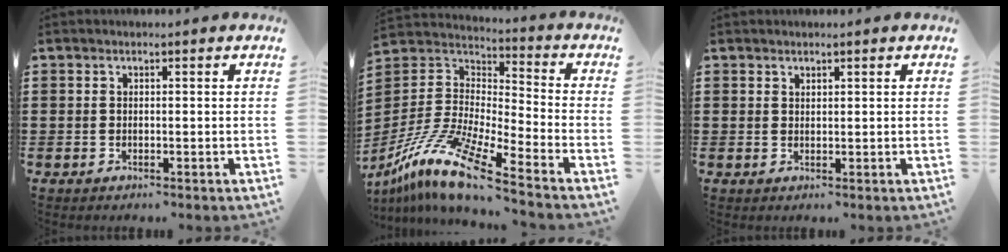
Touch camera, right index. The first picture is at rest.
{"total": 13.0, "force": [-10.1, 1.3, 8.0], "torque": [-0.187, 0.001, -0.207]}
{"total": 0.9, "force": [0.8, 0.3, 0.0], "torque": [-0.002, 0.002, 0.016]}